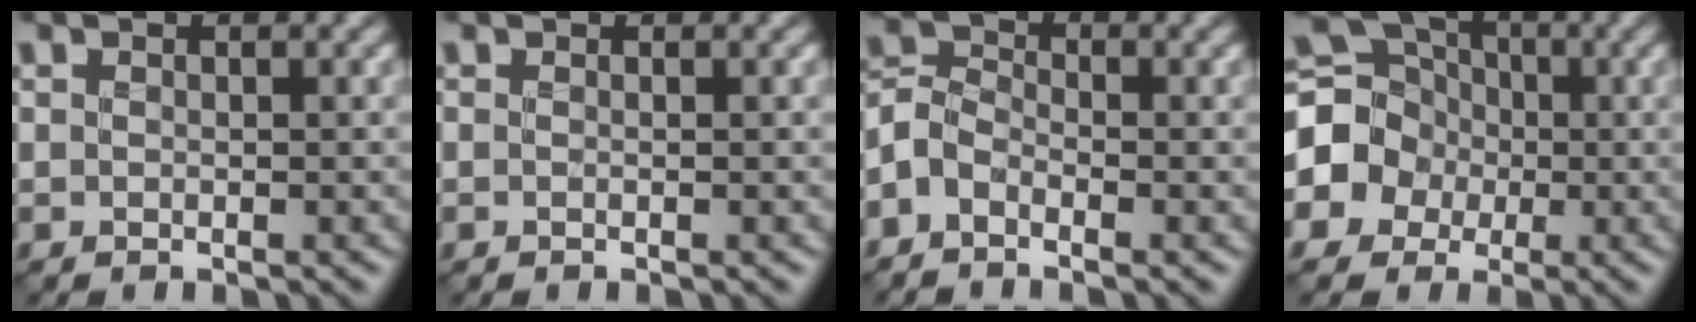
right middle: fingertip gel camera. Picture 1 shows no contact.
{"total": 0.0}
{"total": 2.3, "force": [-2.0, 1.0, 0.4], "torque": [-0.001, 0.009, -0.053]}
{"total": 8.2, "force": [-1.3, 7.6, 2.8], "torque": [-0.072, 0.012, -0.056]}